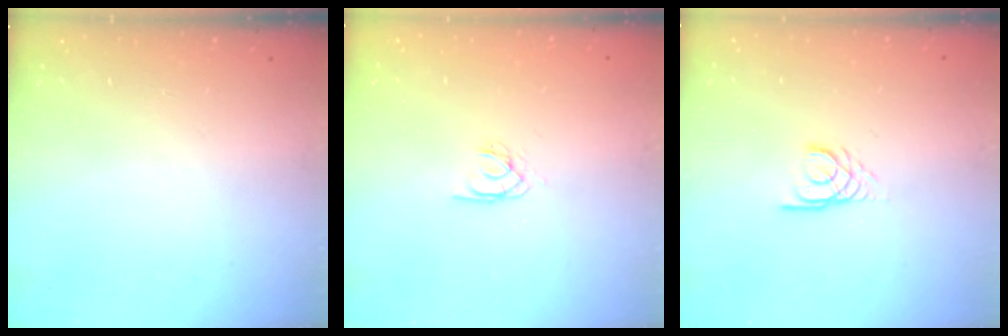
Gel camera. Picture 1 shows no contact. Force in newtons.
{"total": 1.9, "press": 1.9, "slide": 0.2}
{"total": 3.0, "press": 3.0, "slide": 0.4}